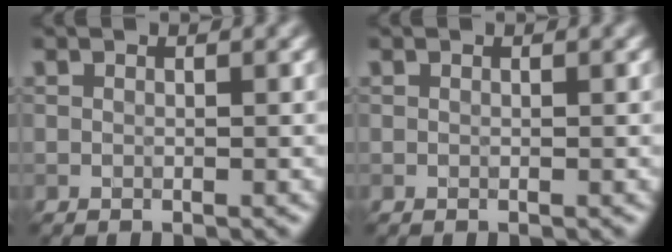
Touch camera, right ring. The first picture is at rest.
{"total": 0.0}